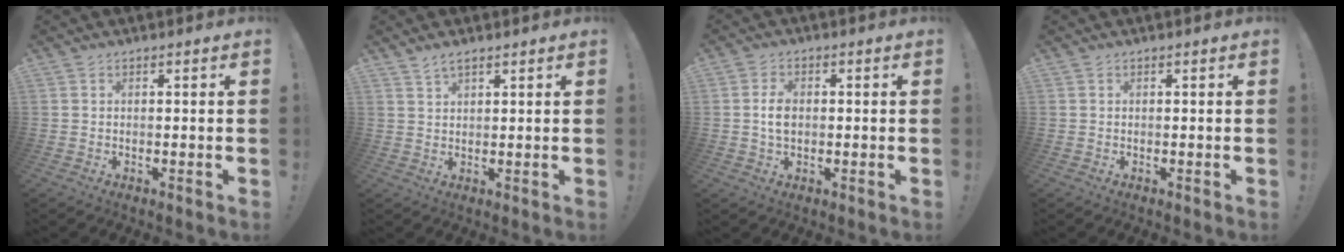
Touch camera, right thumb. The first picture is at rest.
{"total": 2.3, "force": [1.7, 0.3, 1.4], "torque": [-0.031, -0.006, 0.032]}
{"total": 4.9, "force": [-0.2, 3.2, 3.7], "torque": [-0.052, -0.001, -0.007]}
{"total": 0.0}